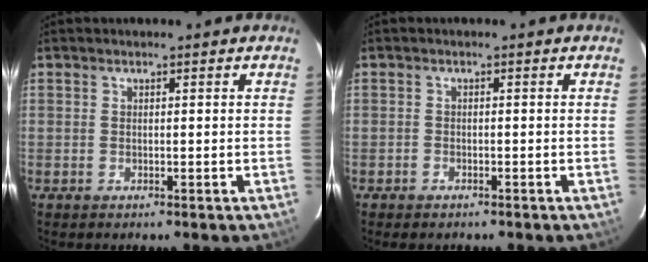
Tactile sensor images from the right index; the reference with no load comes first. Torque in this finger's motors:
{"motor_torque": [0.11, -0.02, -0.04, -0.01]}